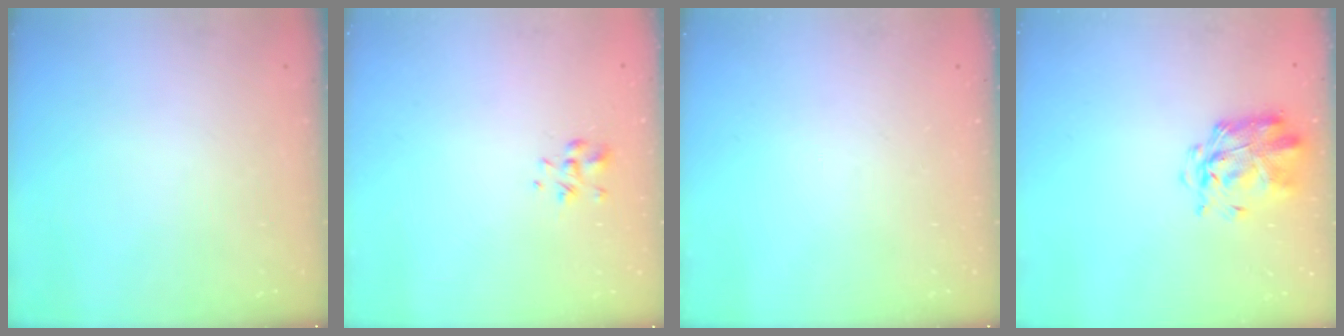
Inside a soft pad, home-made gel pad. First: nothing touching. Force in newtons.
{"total": 1.3, "press": 1.2, "slide": 0.6}
{"total": 0.0}
{"total": 2.9, "press": 2.8, "slide": 0.8}